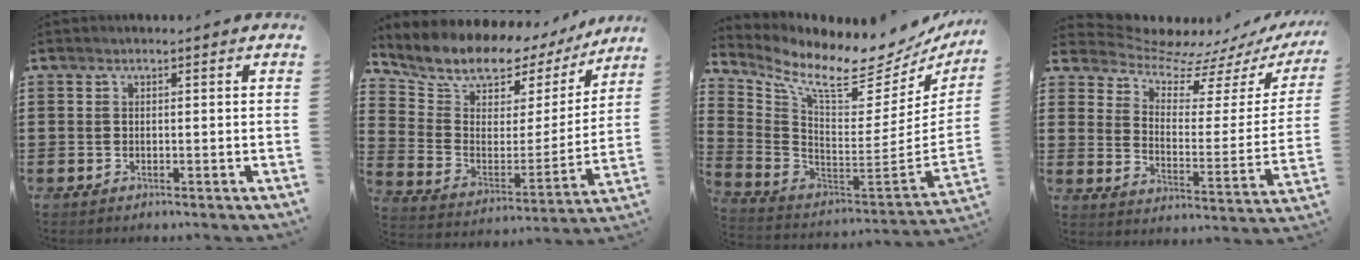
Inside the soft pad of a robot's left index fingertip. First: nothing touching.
{"total": 8.6, "force": [7.8, 3.2, 1.7], "torque": [-0.067, -0.059, 0.130]}
{"total": 9.1, "force": [7.1, 1.5, 5.4], "torque": [-0.142, -0.067, 0.116]}
{"total": 7.2, "force": [6.8, 1.8, 1.5], "torque": [-0.054, -0.061, 0.118]}